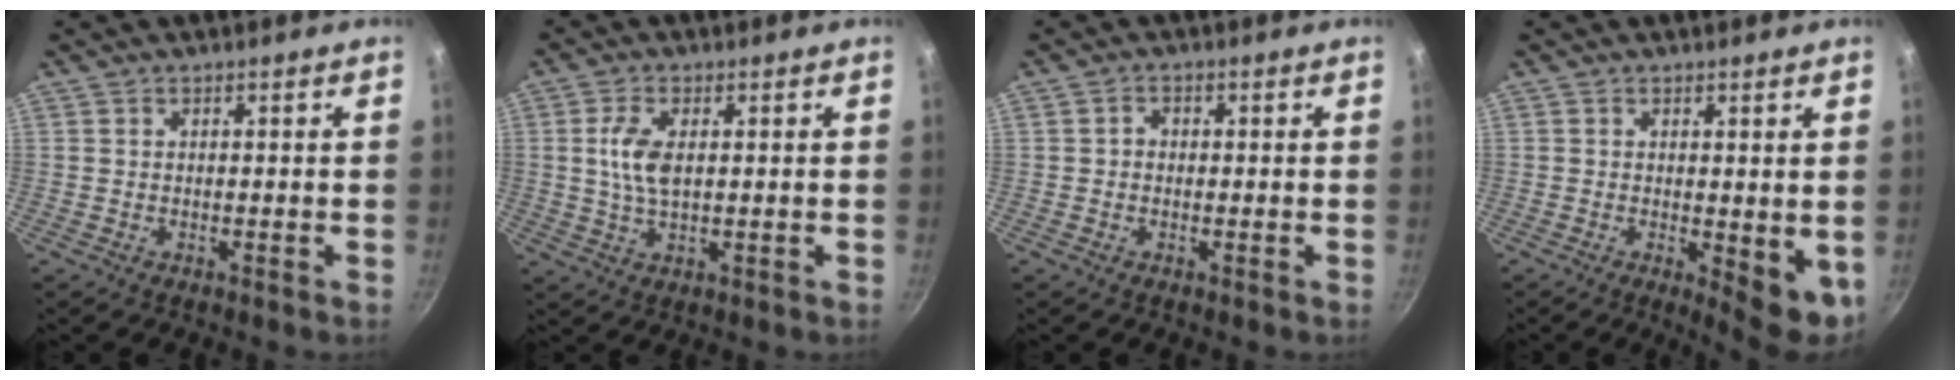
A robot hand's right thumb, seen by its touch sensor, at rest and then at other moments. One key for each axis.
{"total": 6.2, "fx": 0.9, "fy": 3.2, "fz": 5.3, "tx": -0.104, "ty": 0.002, "tz": 0.017}
{"total": 1.6, "fx": -0.1, "fy": 1.3, "fz": 0.8, "tx": -0.011, "ty": 0.005, "tz": -0.006}
{"total": 6.7, "fx": -0.2, "fy": 2.6, "fz": 6.1, "tx": -0.066, "ty": -0.007, "tz": 0.005}